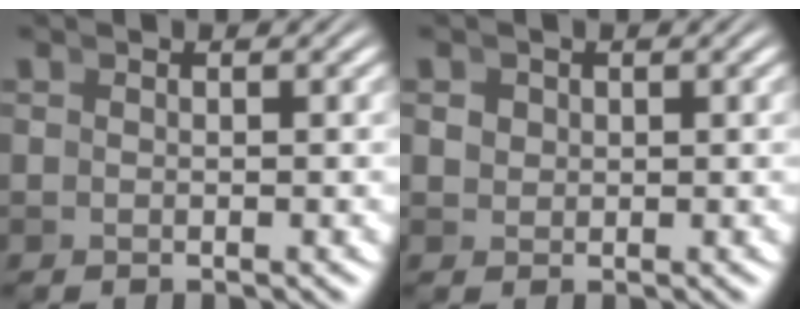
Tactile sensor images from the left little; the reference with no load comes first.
{"total": 0.8, "force": [0.4, 0.6, 0.4], "torque": [-0.004, 0.000, 0.012]}